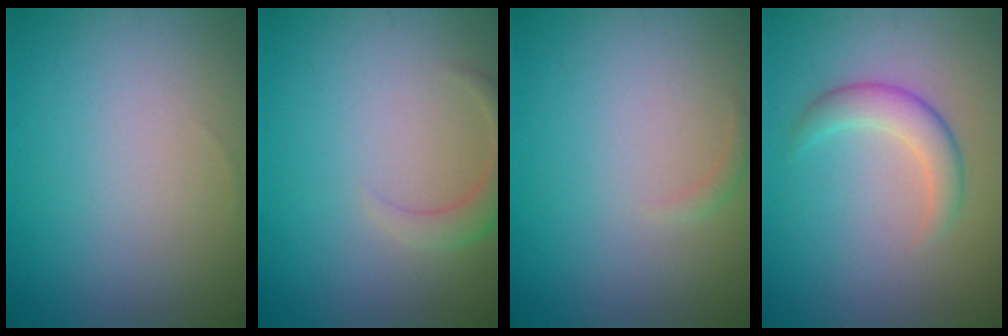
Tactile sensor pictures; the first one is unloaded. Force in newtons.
{"total": 2.2, "press": 2.2, "slide": 0.2}
{"total": 0.6, "press": 0.6, "slide": 0.1}
{"total": 2.5, "press": 2.5, "slide": 0.1}